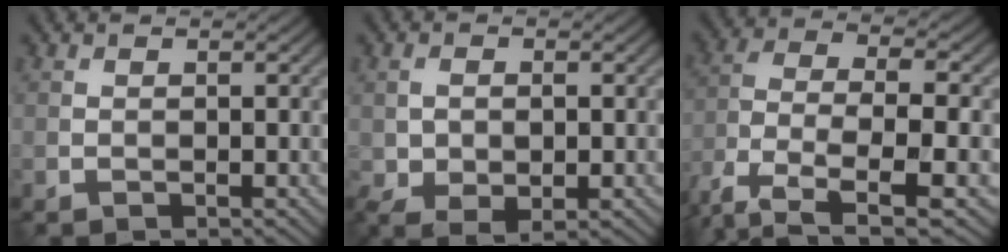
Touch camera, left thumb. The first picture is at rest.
{"total": 4.5, "force": [-0.4, 2.9, 3.4], "torque": [-0.068, -0.007, -0.003]}
{"total": 9.4, "force": [-4.5, 3.5, 7.4], "torque": [-0.155, -0.013, -0.093]}